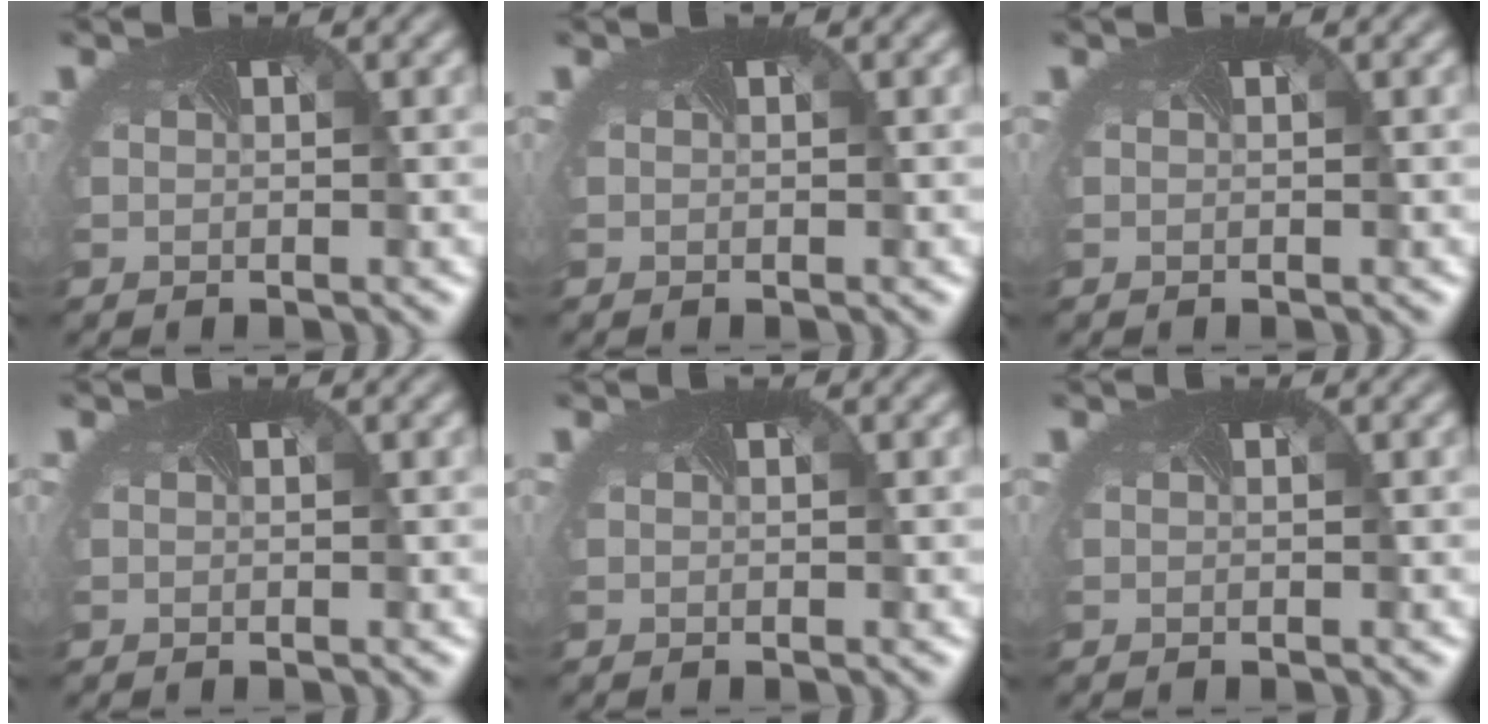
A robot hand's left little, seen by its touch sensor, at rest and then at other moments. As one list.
[{"total": 0.0}, {"total": 0.0}, {"total": 0.0}, {"total": 0.0}, {"total": 0.0}]